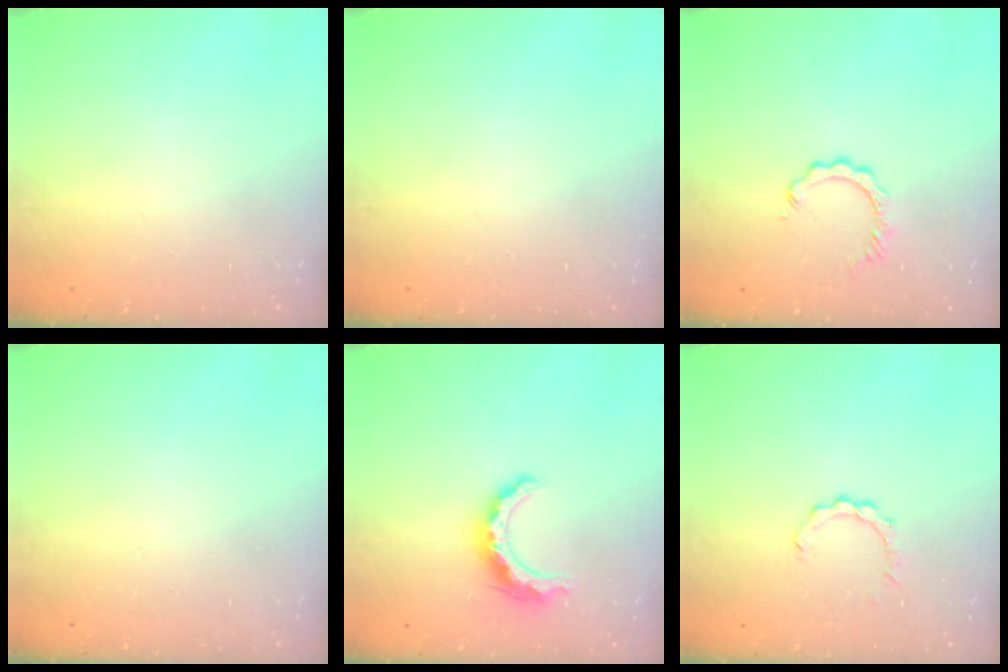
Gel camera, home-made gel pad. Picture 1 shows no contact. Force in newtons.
{"total": 0.0}
{"total": 2.9, "press": 2.9, "slide": 0.5}
{"total": 0.0}
{"total": 10.4, "press": 10.4, "slide": 0.6}
{"total": 3.4, "press": 3.4, "slide": 0.3}